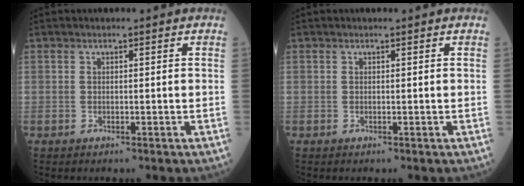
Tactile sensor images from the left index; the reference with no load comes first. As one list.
[{"total": 0.0}]